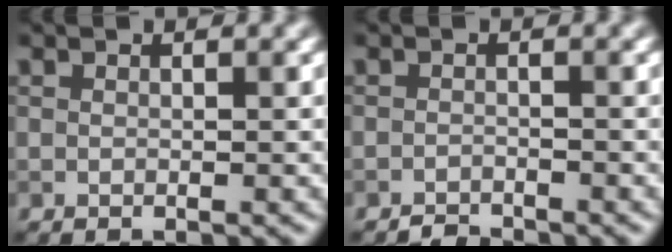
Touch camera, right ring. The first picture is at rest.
{"total": 1.1, "force": [-1.1, 0.1, 0.0], "torque": [0.002, 0.003, -0.023]}